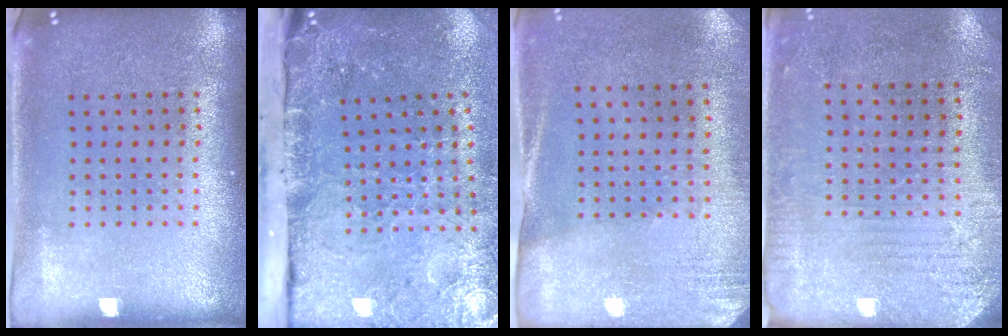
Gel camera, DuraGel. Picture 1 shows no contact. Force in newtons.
{"total": 4.7, "press": 3.6, "slide": 3.1}
{"total": 2.6, "press": 2.3, "slide": 1.3}
{"total": 2.8, "press": 2.4, "slide": 1.4}